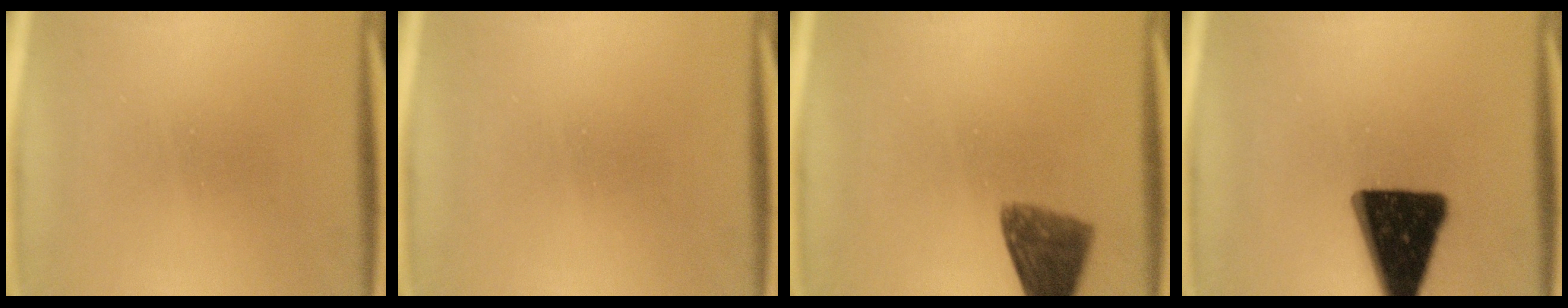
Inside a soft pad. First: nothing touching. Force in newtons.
{"total": 0.0}
{"total": 7.8}
{"total": 18.0}